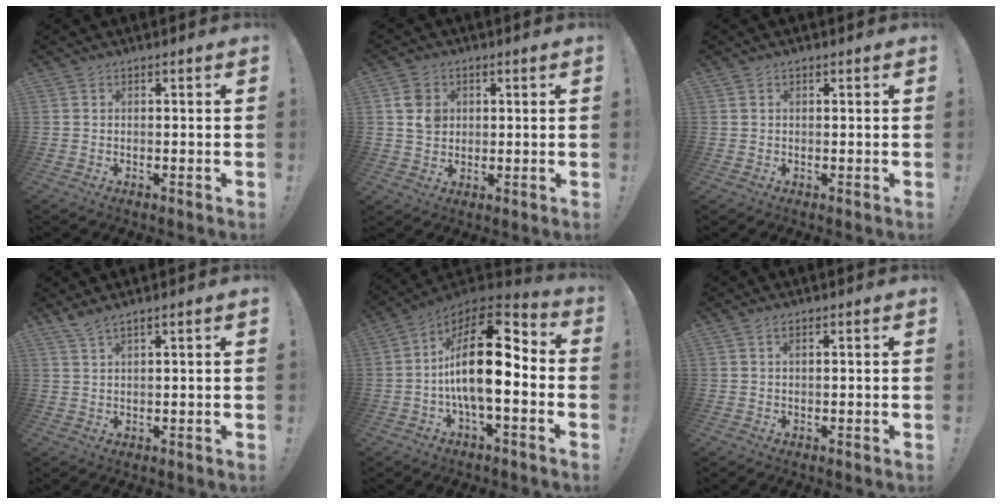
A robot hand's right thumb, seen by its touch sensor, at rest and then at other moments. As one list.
[{"total": 7.0, "force": [2.2, 6.0, 2.9], "torque": [-0.041, 0.000, 0.043]}, {"total": 0.5, "force": [0.4, 0.1, 0.3], "torque": [-0.014, 0.004, 0.009]}, {"total": 2.9, "force": [2.2, 0.1, 1.8], "torque": [-0.046, -0.005, 0.041]}, {"total": 20.3, "force": [-0.4, 8.7, 18.4], "torque": [-0.323, 0.011, -0.003]}, {"total": 1.2, "force": [0.7, 0.3, 0.9], "torque": [-0.022, 0.002, 0.012]}]